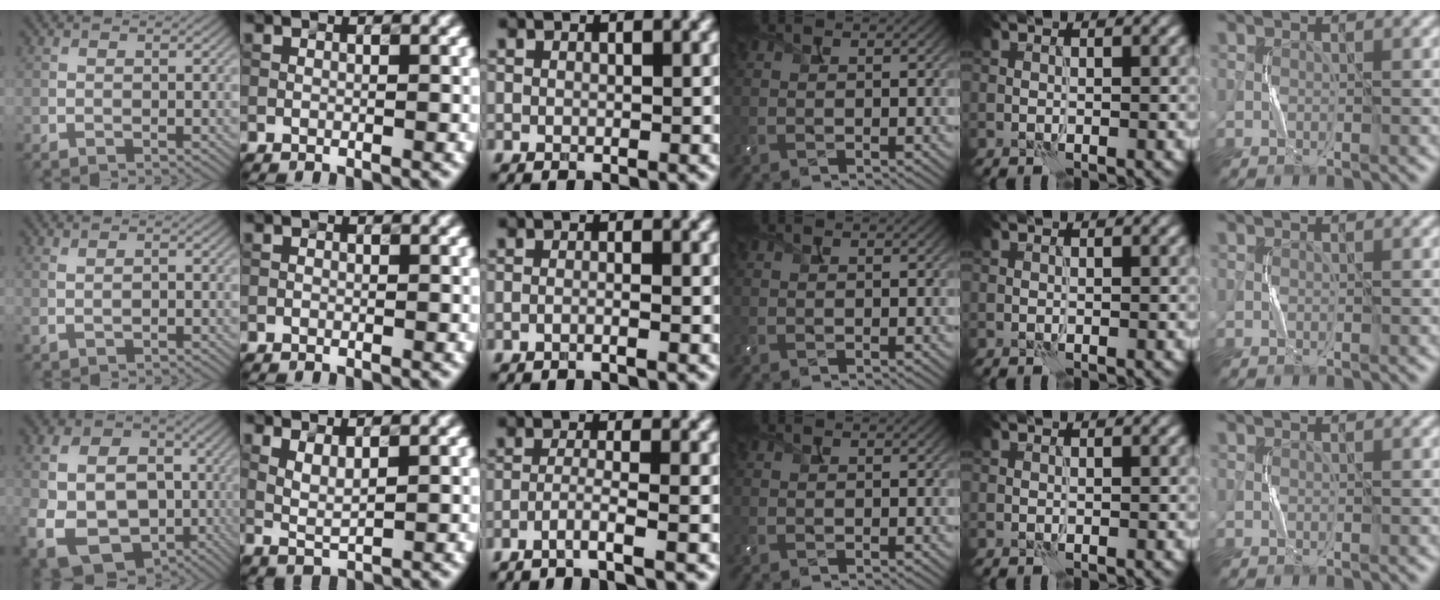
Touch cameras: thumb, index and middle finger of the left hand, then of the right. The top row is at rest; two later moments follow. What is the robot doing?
{"motion": "squeeze", "object": "bubble wrap"}